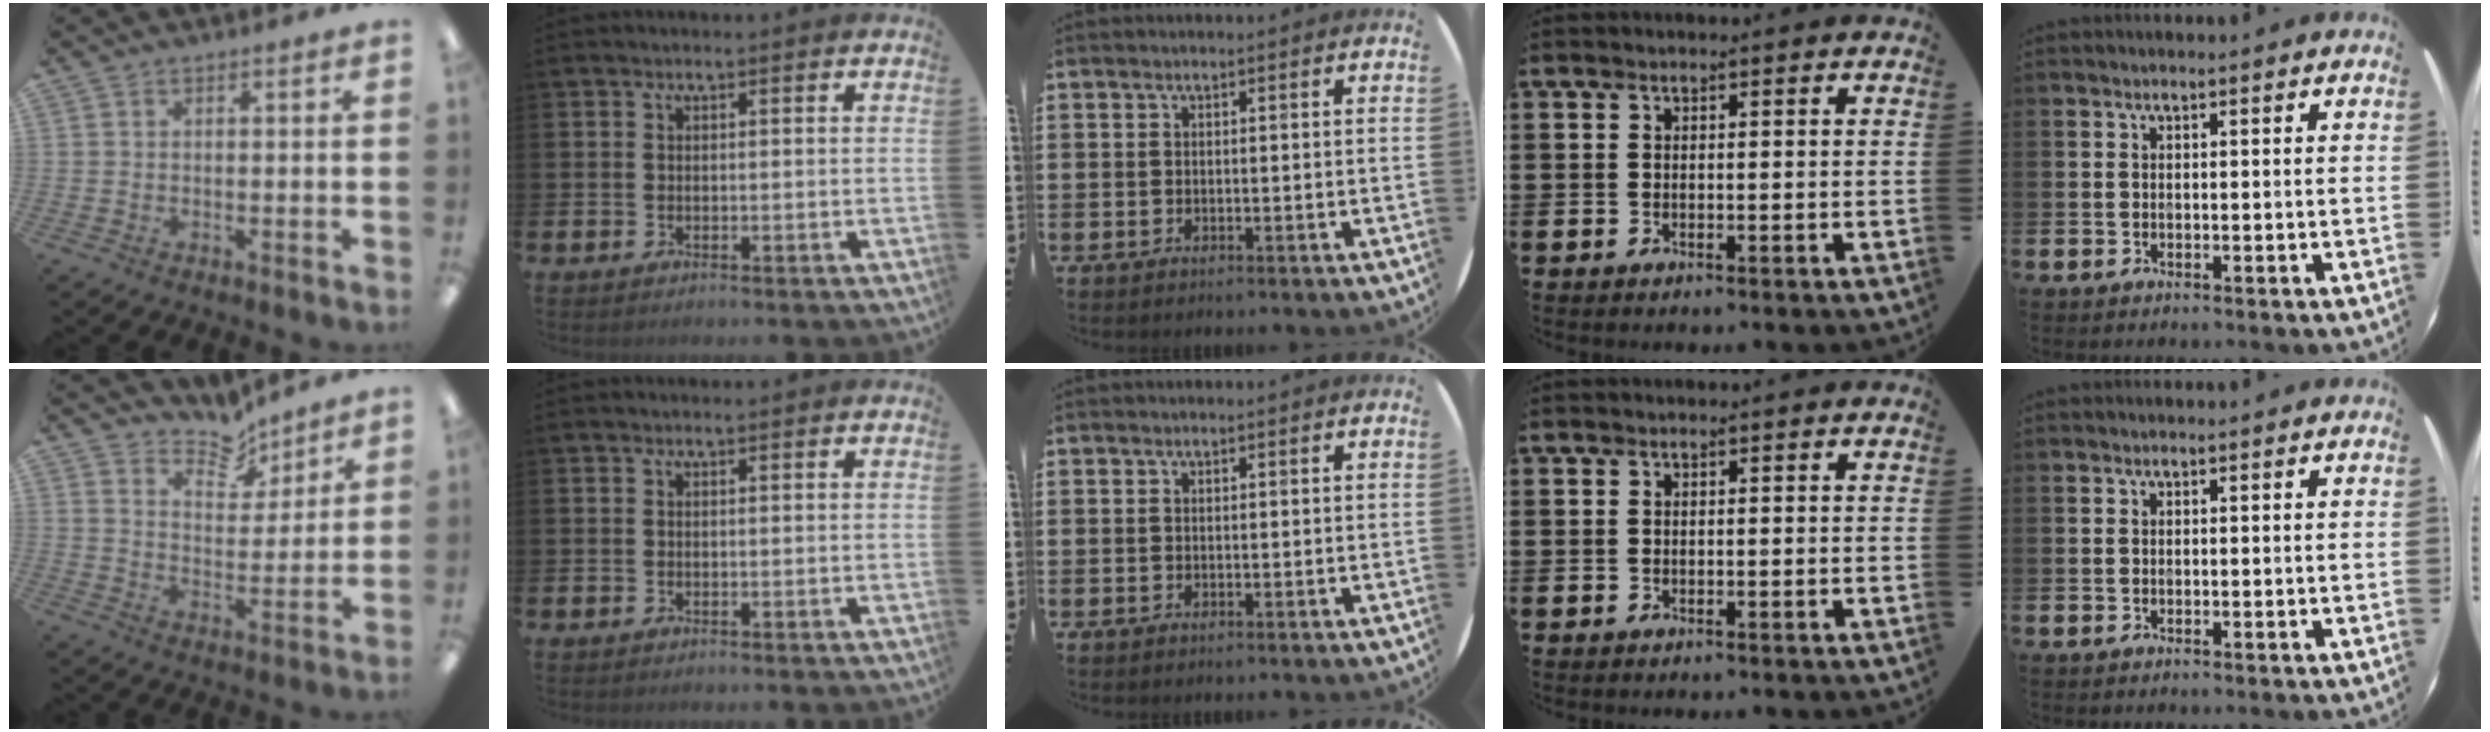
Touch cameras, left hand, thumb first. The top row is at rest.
{"thumb": {"total": 8.2, "force": [7.4, 3.2, 1.2], "torque": [-0.015, -0.059, 0.135]}}